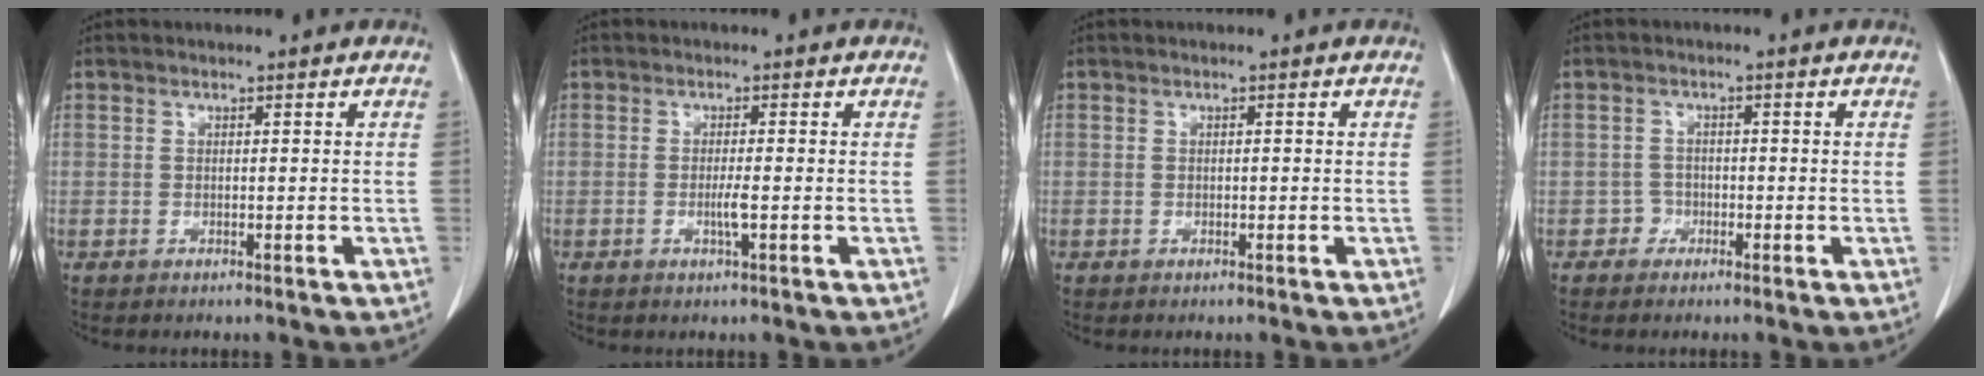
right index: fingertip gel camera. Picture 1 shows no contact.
{"total": 1.9, "force": [-0.5, -0.2, 1.9], "torque": [-0.040, -0.005, -0.011]}
{"total": 0.0}
{"total": 2.0, "force": [-1.0, 1.7, -0.4], "torque": [0.016, 0.012, -0.026]}